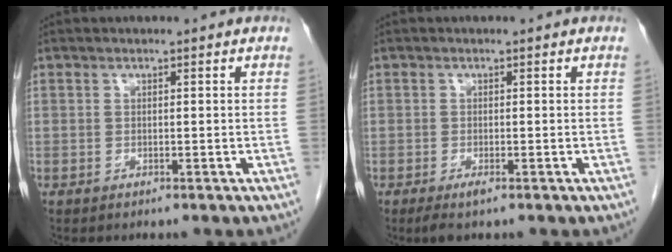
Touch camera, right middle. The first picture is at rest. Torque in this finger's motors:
{"motor_torque": [0.31, -0.03, 0.09, 0.03]}